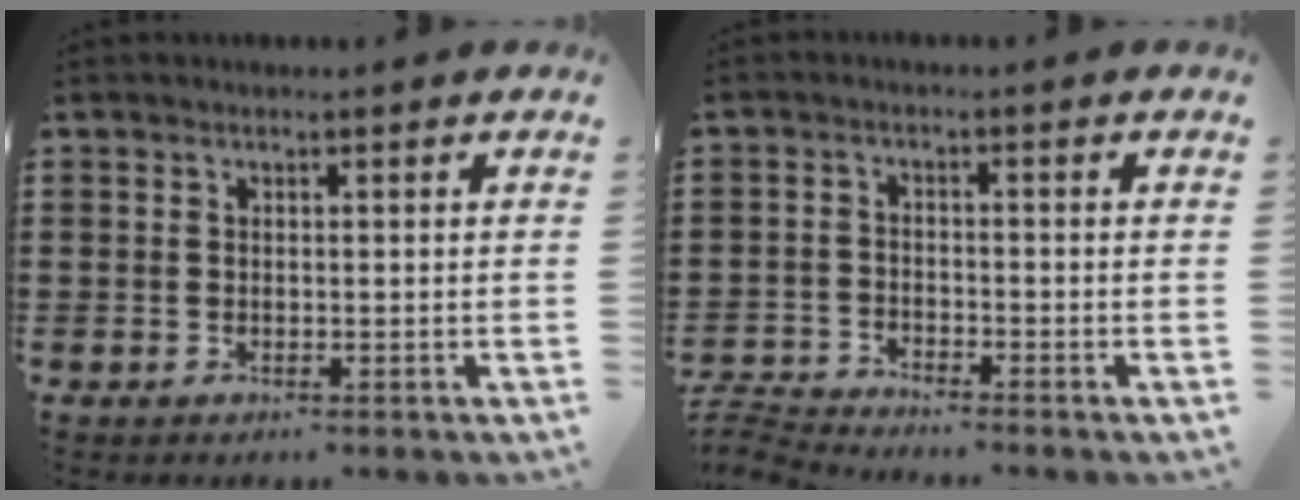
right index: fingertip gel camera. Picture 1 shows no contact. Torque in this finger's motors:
{"motor_torque": [-2.14, 0.00, -1.05, -0.21]}